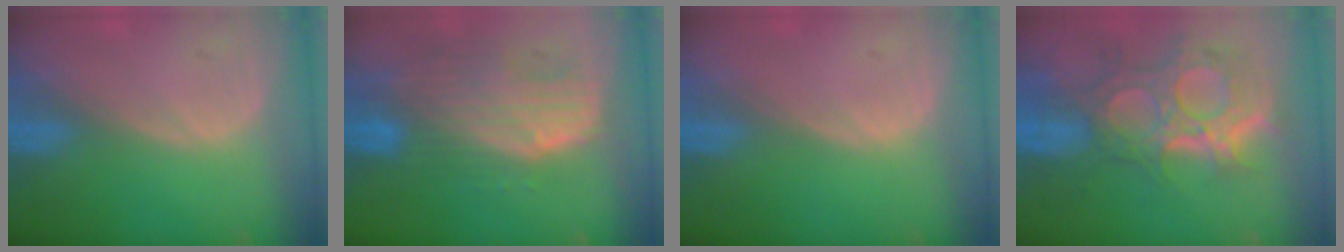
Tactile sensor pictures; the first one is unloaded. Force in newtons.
{"total": 10.2, "press": 8.9, "slide": 5.1}
{"total": 0.0}
{"total": 11.9, "press": 10.7, "slide": 5.2}